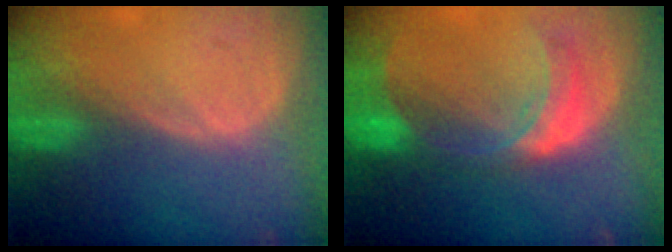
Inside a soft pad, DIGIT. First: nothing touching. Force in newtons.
{"total": 8.1, "press": 7.1, "slide": 3.7}